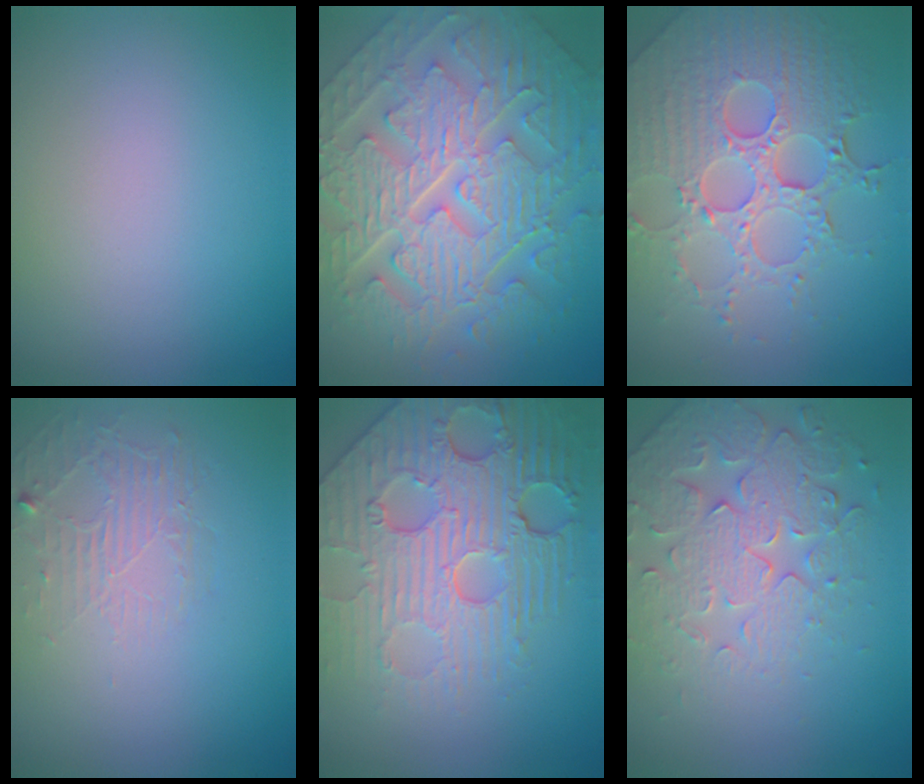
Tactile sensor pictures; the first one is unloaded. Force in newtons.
{"total": 11.4, "press": 7.8, "slide": 8.3}
{"total": 8.0, "press": 5.9, "slide": 5.5}
{"total": 1.9, "press": 0.6, "slide": 1.8}
{"total": 8.1, "press": 6.1, "slide": 5.4}
{"total": 4.8, "press": 4.7, "slide": 1.1}